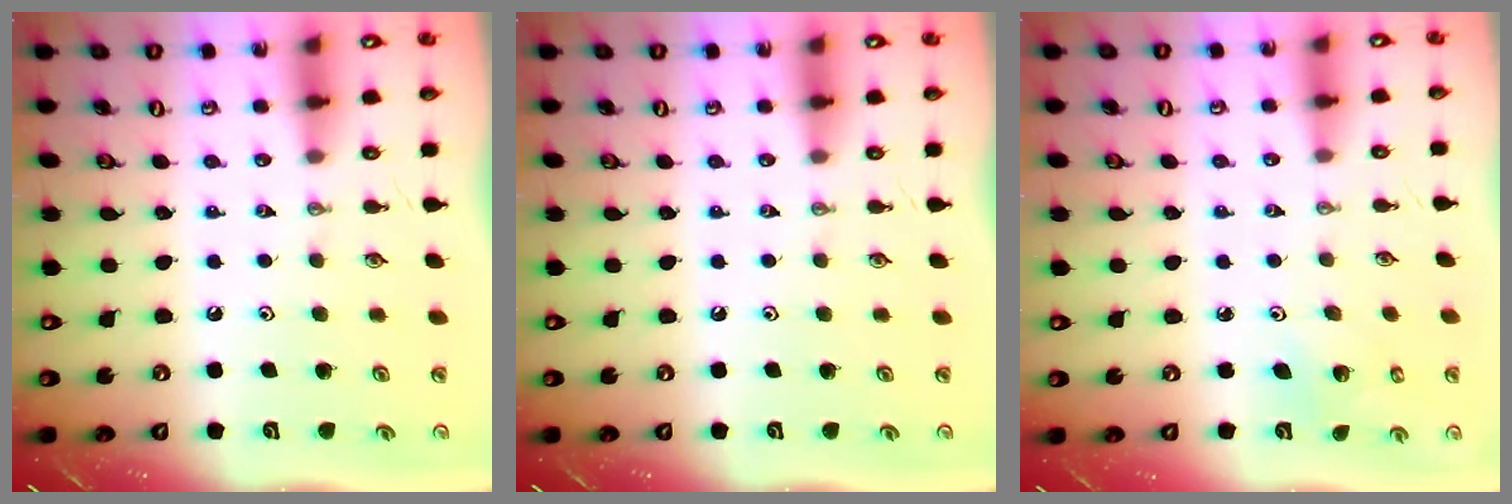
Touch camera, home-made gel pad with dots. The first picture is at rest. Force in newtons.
{"total": 0.0}
{"total": 2.4, "press": 2.4, "slide": 0.2}